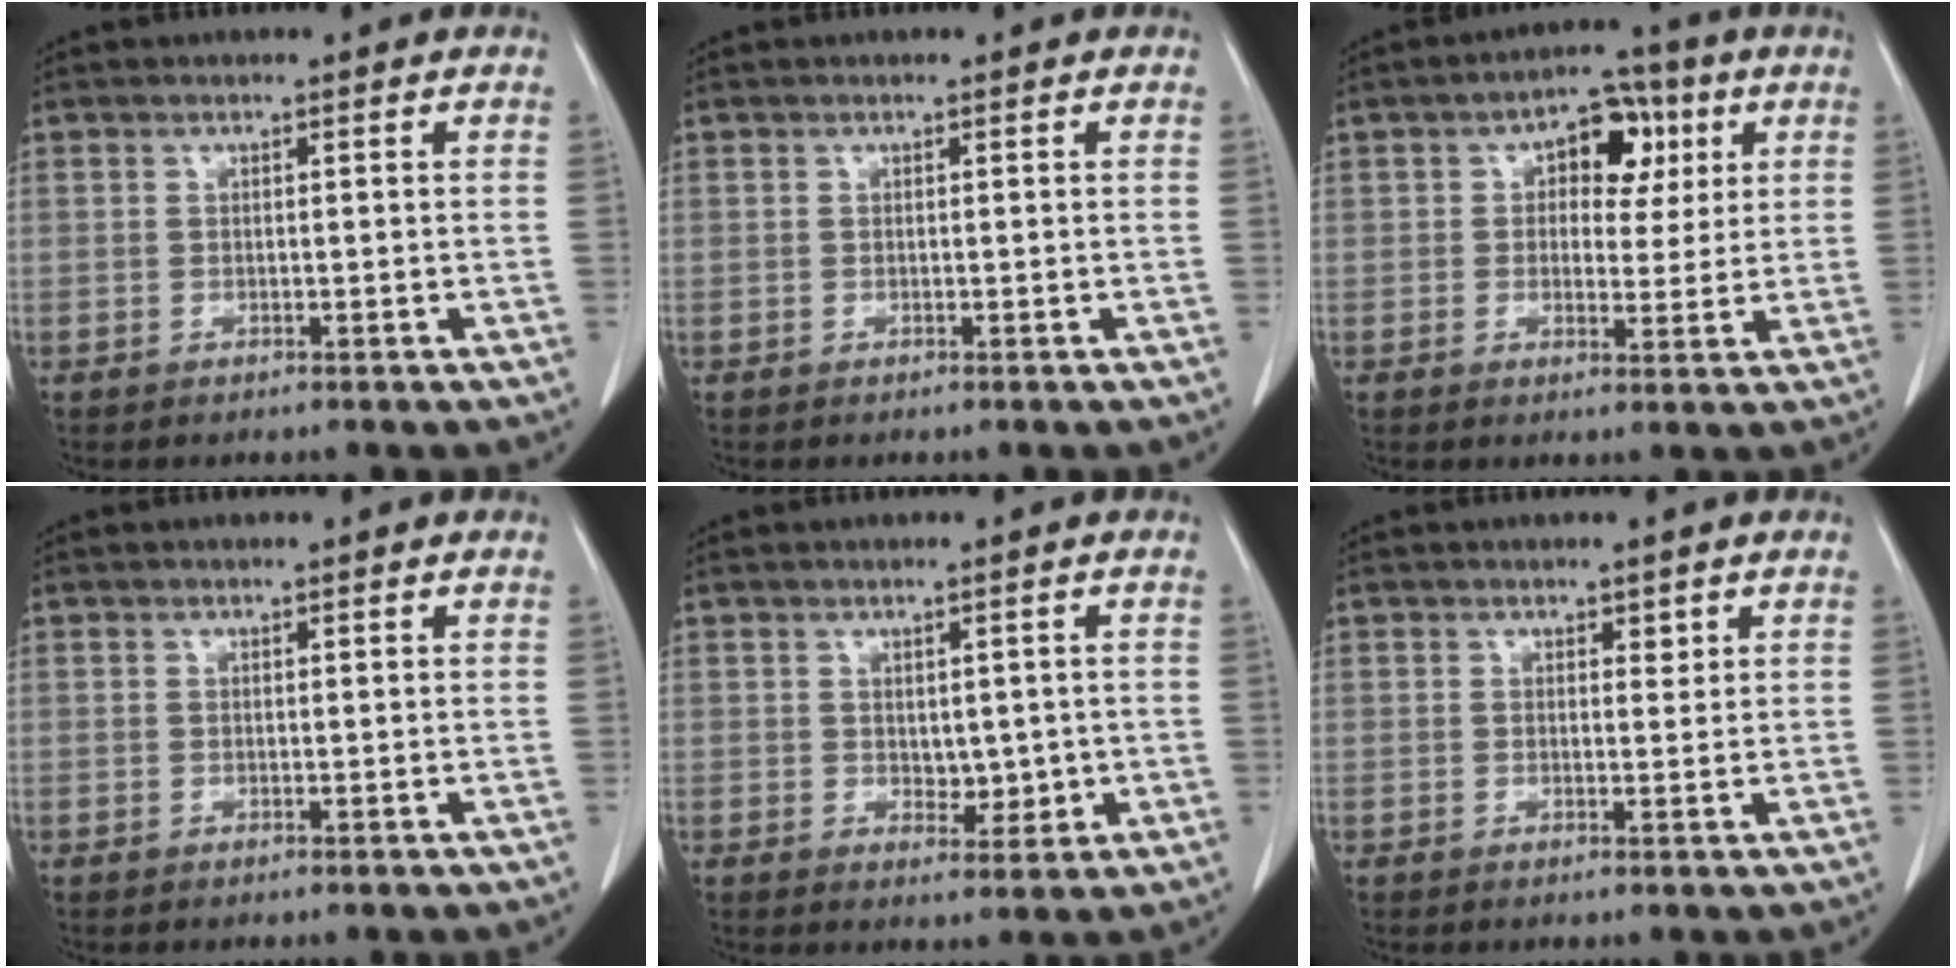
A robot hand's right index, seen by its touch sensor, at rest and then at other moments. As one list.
[{"total": 0.0}, {"total": 7.6, "force": [2.4, 4.4, 5.6], "torque": [-0.071, 0.024, 0.034]}, {"total": 0.0}, {"total": 3.3, "force": [-0.1, 2.1, 2.6], "torque": [-0.027, -0.004, 0.008]}, {"total": 1.1, "force": [0.7, 0.6, 0.6], "torque": [-0.005, -0.005, 0.009]}]